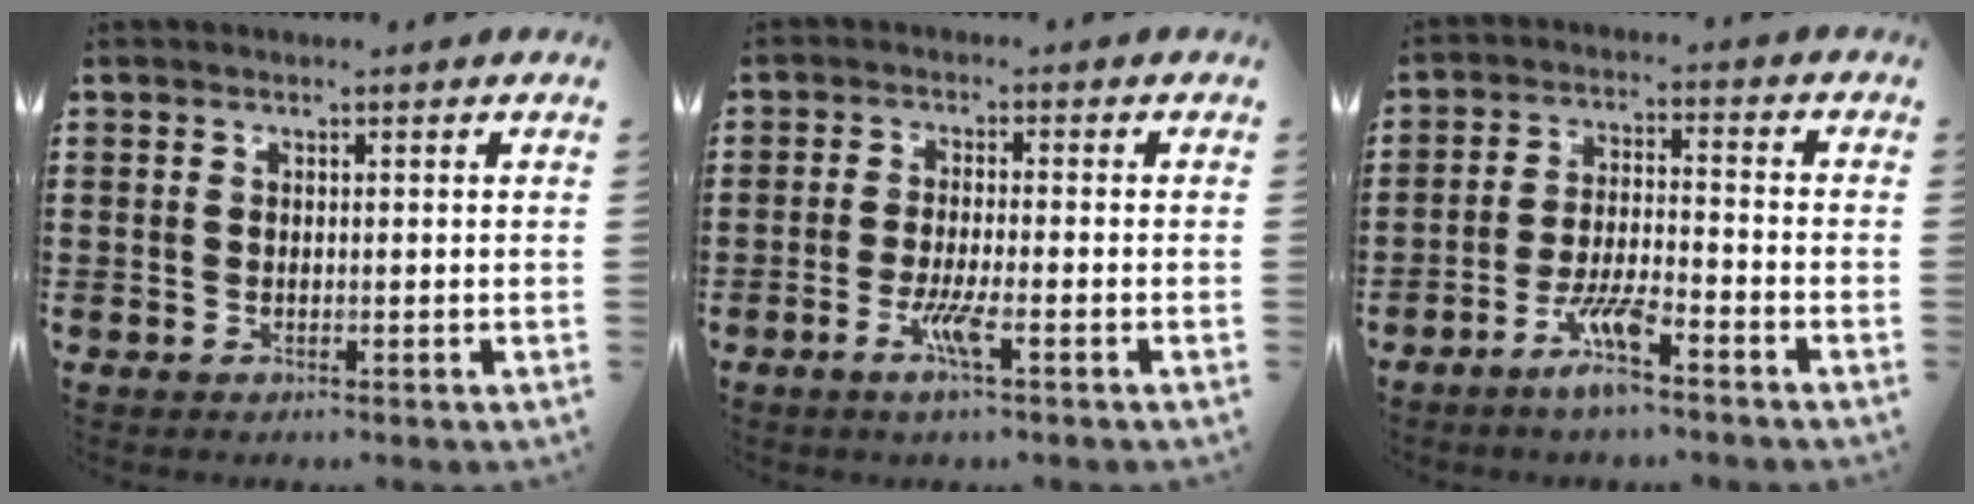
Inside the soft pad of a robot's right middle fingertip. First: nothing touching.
{"total": 4.5, "force": [-2.2, 0.3, 3.9], "torque": [-0.086, -0.012, -0.042]}
{"total": 6.6, "force": [-4.6, 1.0, 4.6], "torque": [-0.101, -0.006, -0.088]}